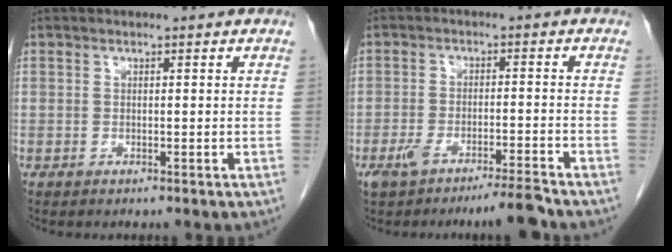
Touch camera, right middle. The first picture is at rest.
{"total": 6.1, "force": [-4.8, -0.1, 3.7], "torque": [-0.067, -0.007, -0.084]}